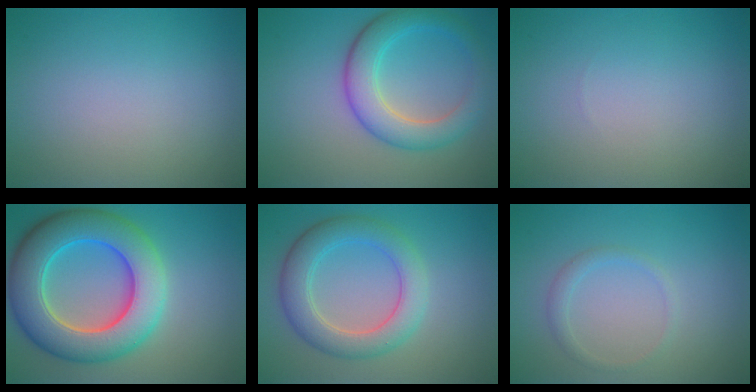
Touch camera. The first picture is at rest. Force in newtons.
{"total": 5.1, "press": 5.1, "slide": 0.1}
{"total": 0.0}
{"total": 10.3, "press": 10.3, "slide": 0.6}
{"total": 5.1, "press": 5.1, "slide": 0.1}
{"total": 1.2, "press": 1.1, "slide": 0.1}